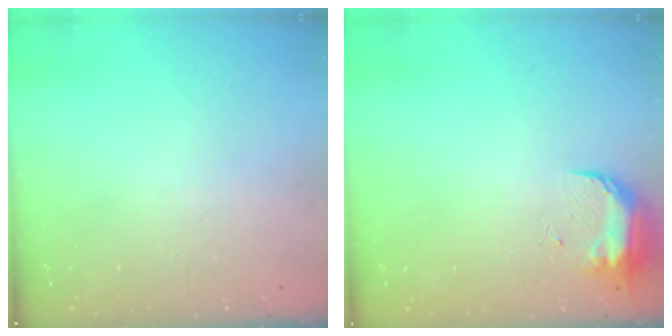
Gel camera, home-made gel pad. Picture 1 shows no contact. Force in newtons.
{"total": 8.9, "press": 8.9, "slide": 0.8}